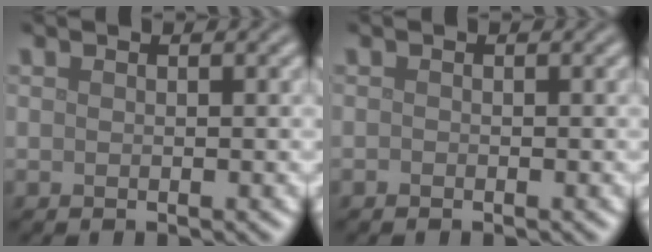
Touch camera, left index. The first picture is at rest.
{"total": 0.0}